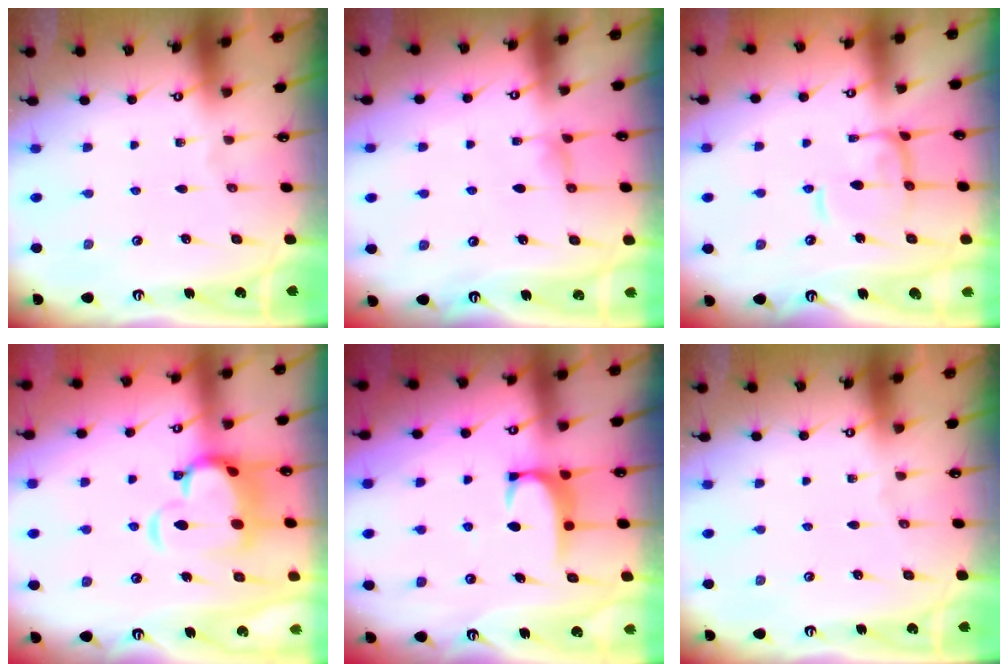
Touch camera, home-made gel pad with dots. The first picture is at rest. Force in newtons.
{"total": 0.0}
{"total": 4.6, "press": 4.5, "slide": 0.9}
{"total": 8.9, "press": 8.7, "slide": 1.8}
{"total": 2.0, "press": 1.9, "slide": 0.6}
{"total": 0.0}